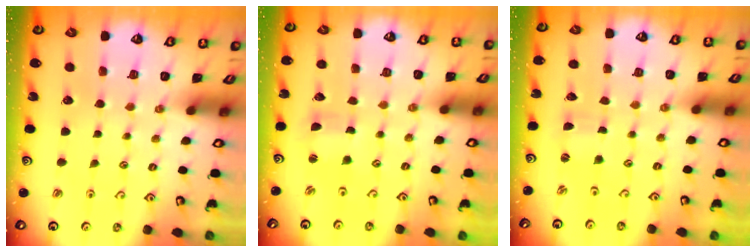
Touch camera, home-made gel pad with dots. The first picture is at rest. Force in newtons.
{"total": 1.2, "press": 1.1, "slide": 0.3}
{"total": 0.0}